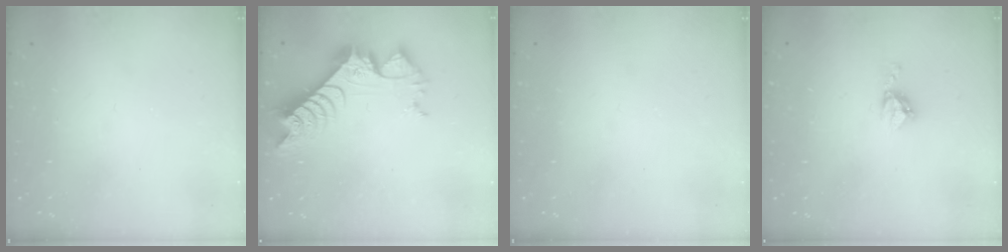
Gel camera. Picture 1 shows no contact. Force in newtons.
{"total": 10.6, "press": 10.6, "slide": 0.9}
{"total": 0.0}
{"total": 4.9, "press": 4.8, "slide": 0.2}